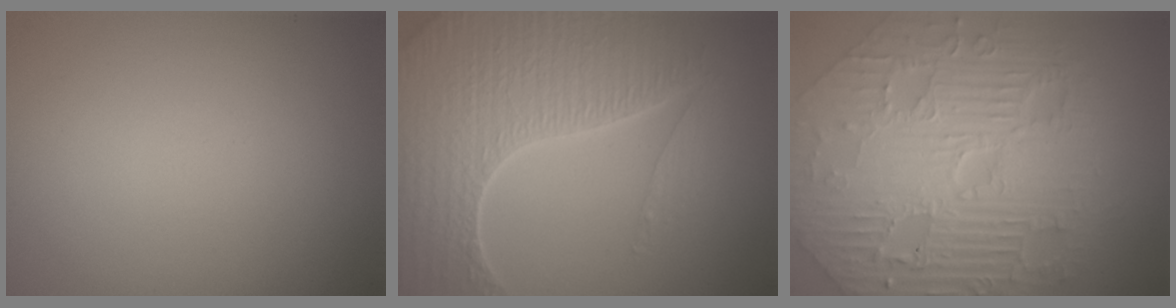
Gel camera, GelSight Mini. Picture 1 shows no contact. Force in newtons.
{"total": 7.6, "press": 5.6, "slide": 5.1}
{"total": 11.9, "press": 7.8, "slide": 9.0}